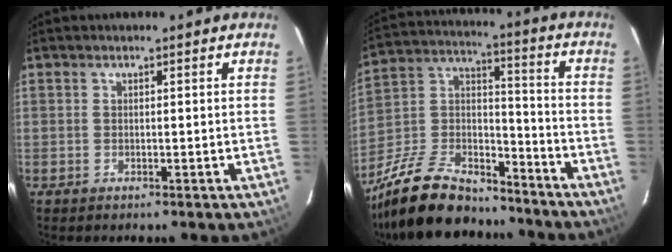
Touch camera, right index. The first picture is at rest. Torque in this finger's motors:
{"motor_torque": [1.07, -1.07, 0.45, 0.14]}